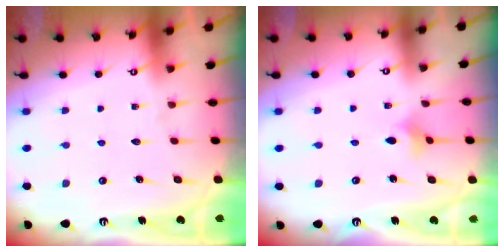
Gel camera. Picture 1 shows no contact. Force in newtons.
{"total": 2.9, "press": 2.9, "slide": 0.5}